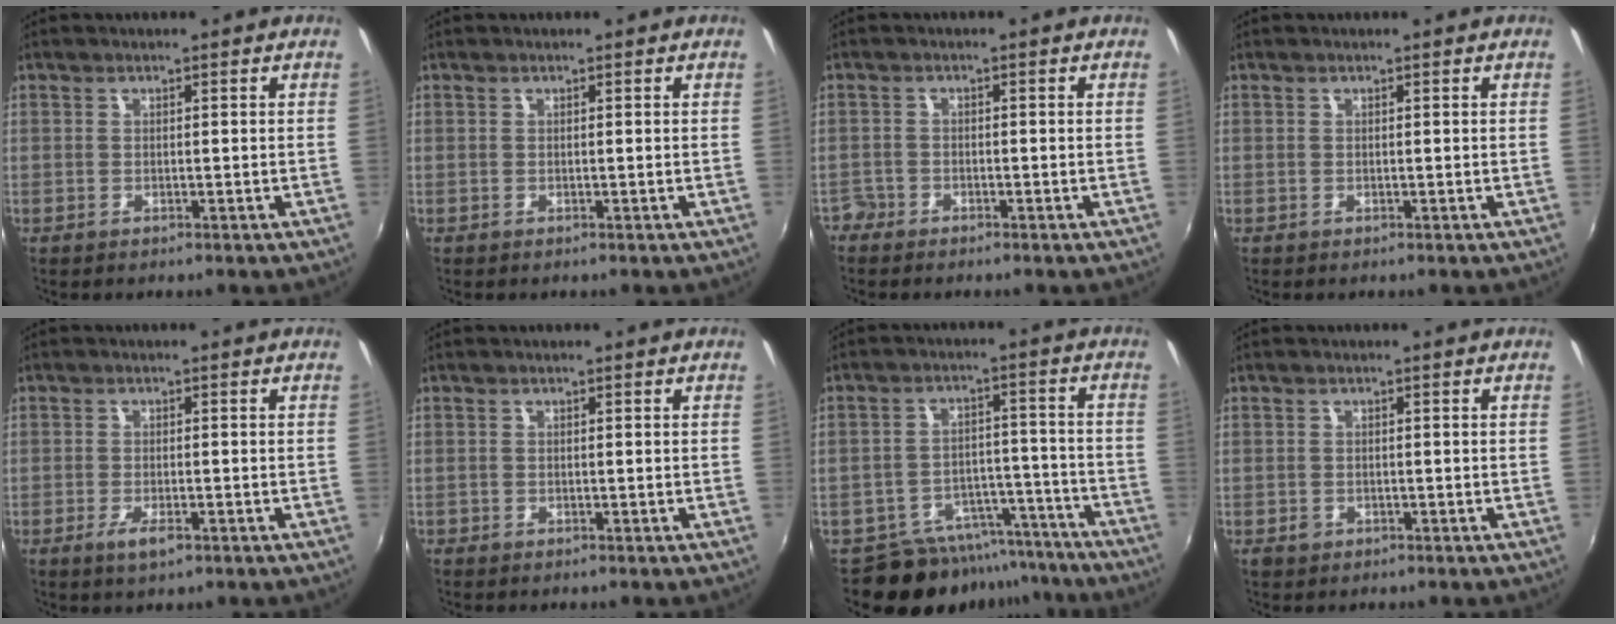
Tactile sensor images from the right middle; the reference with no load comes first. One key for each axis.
{"total": 0.0}
{"total": 2.8, "fx": -2.3, "fy": 1.6, "fz": 0.2, "tx": -0.015, "ty": -0.003, "tz": -0.050}
{"total": 0.0}
{"total": 3.2, "fx": -1.7, "fy": 1.0, "fz": 2.4, "tx": -0.054, "ty": -0.007, "tz": -0.032}
{"total": 0.5, "fx": -0.5, "fy": 0.3, "fz": 0.0, "tx": -0.002, "ty": -0.003, "tz": -0.012}
{"total": 14.6, "fx": -12.7, "fy": 6.6, "fz": 2.9, "tx": -0.062, "ty": 0.041, "tz": -0.166}
{"total": 1.5, "fx": -0.8, "fy": 1.2, "fz": 0.4, "tx": -0.010, "ty": -0.002, "tz": -0.012}